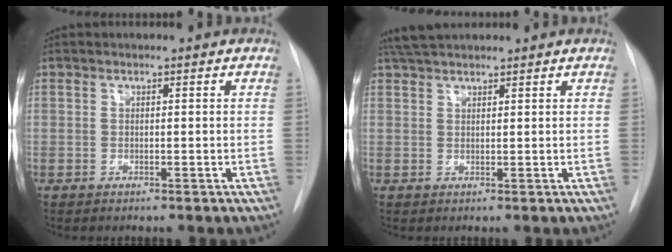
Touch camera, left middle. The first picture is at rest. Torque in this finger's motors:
{"motor_torque": [0.43, -0.44, 0.02, 0.03]}